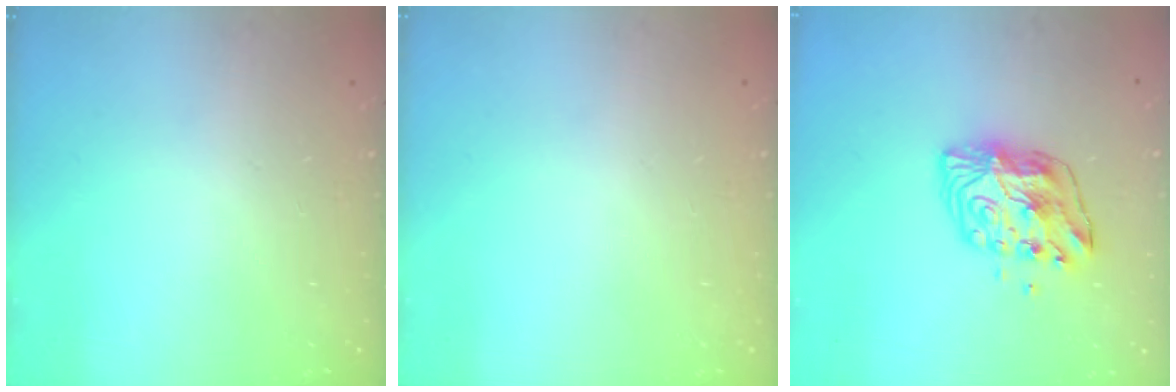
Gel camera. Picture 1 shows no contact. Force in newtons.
{"total": 0.0}
{"total": 10.2, "press": 10.2, "slide": 0.6}